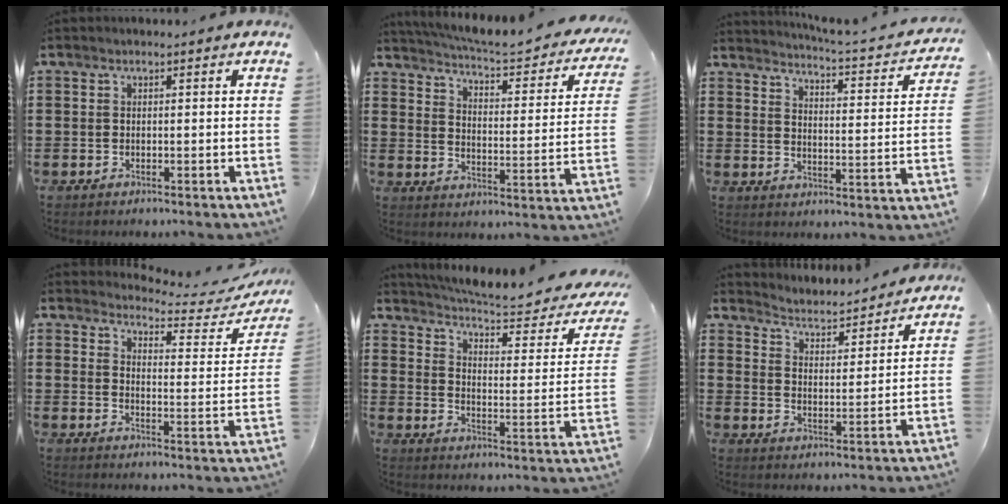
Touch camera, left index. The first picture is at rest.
{"total": 4.4, "force": [4.1, -0.1, 1.8], "torque": [-0.057, -0.038, 0.061]}
{"total": 2.5, "force": [2.3, -0.6, 0.9], "torque": [-0.030, -0.034, 0.024]}
{"total": 3.8, "force": [3.6, 0.4, 1.0], "torque": [-0.034, -0.029, 0.056]}
{"total": 5.2, "force": [4.5, 0.3, 2.7], "torque": [-0.068, -0.039, 0.070]}
{"total": 3.2, "force": [3.2, 0.2, 0.0], "torque": [-0.023, -0.034, 0.047]}